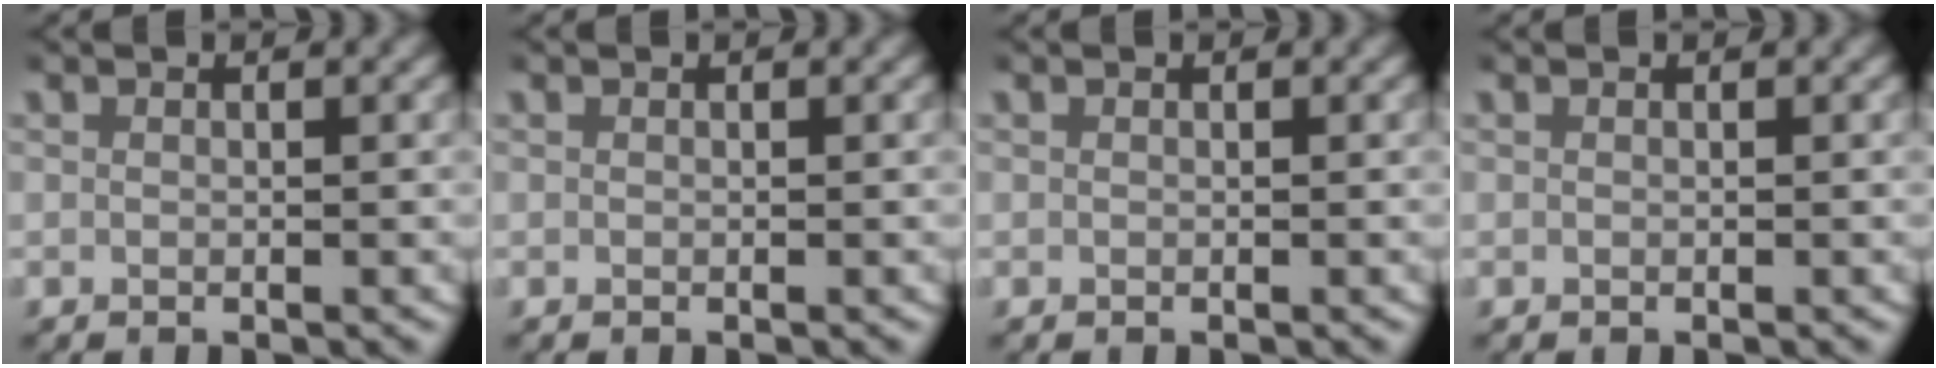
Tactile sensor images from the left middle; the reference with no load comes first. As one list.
[{"total": 0.0}, {"total": 0.0}, {"total": 0.0}]